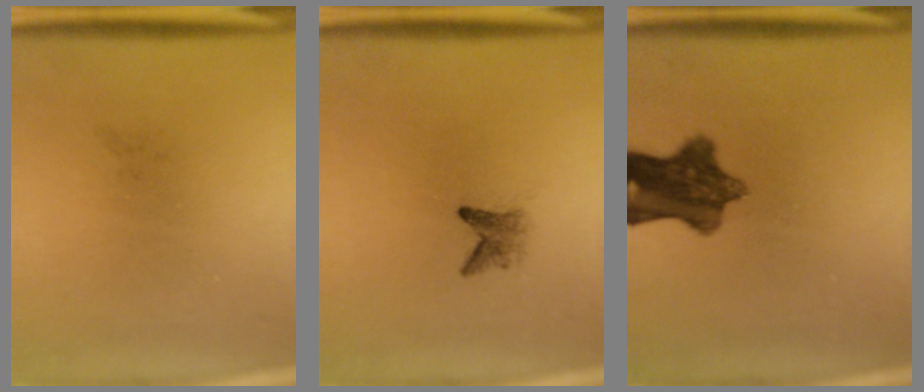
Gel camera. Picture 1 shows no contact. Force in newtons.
{"total": 2.0}
{"total": 9.3}